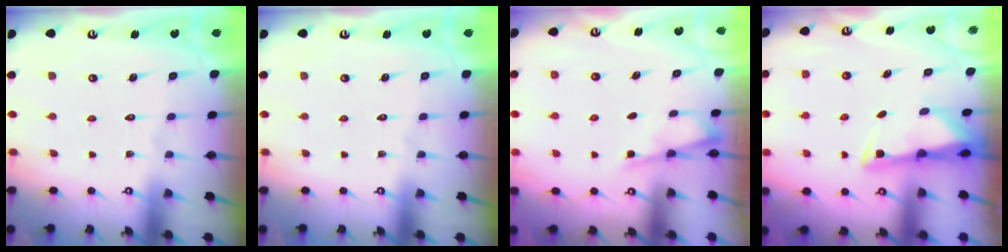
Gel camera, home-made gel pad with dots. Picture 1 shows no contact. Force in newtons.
{"total": 0.0}
{"total": 2.6, "press": 2.6, "slide": 0.3}
{"total": 3.0, "press": 2.9, "slide": 0.5}